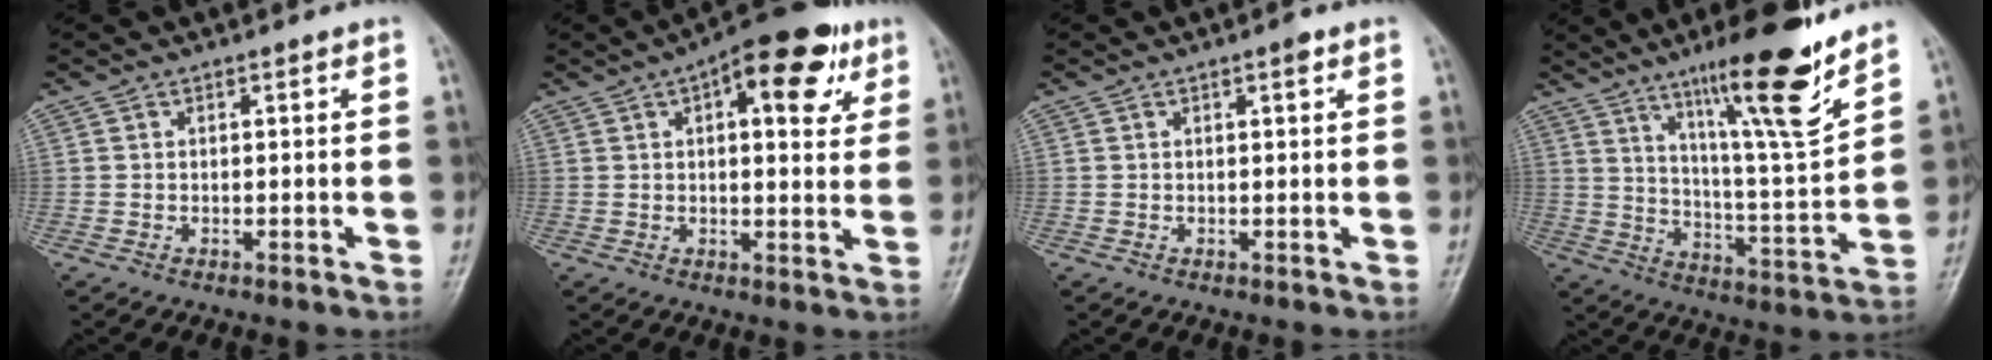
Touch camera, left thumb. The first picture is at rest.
{"total": 14.5, "force": [6.4, 6.2, 11.4], "torque": [-0.115, -0.001, 0.078]}
{"total": 1.4, "force": [0.7, 0.4, 1.2], "torque": [-0.016, 0.000, 0.008]}
{"total": 18.7, "force": [12.4, 2.4, 13.7], "torque": [-0.192, -0.076, 0.203]}